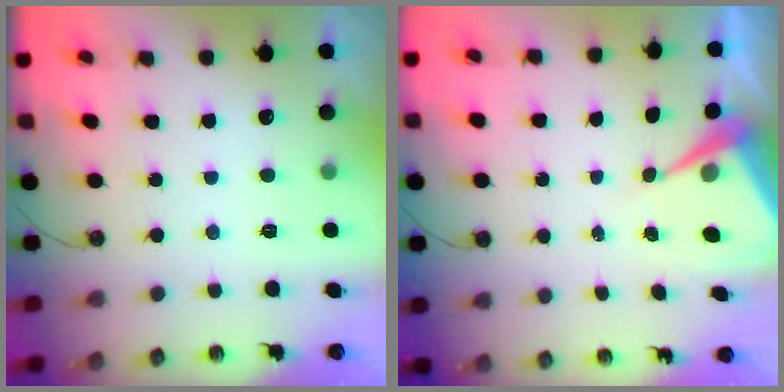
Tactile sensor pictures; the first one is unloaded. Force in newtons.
{"total": 7.1, "press": 7.0, "slide": 0.5}